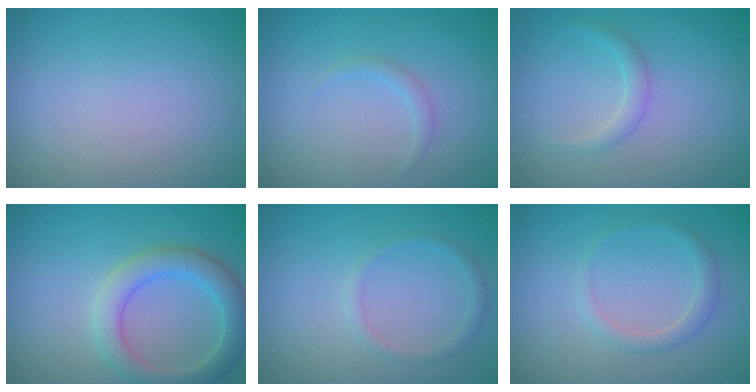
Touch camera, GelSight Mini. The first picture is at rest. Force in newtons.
{"total": 0.8, "press": 0.8, "slide": 0.1}
{"total": 1.2, "press": 1.2, "slide": 0.1}
{"total": 4.0, "press": 3.9, "slide": 0.4}
{"total": 1.1, "press": 1.1, "slide": 0.0}
{"total": 1.5, "press": 1.5, "slide": 0.1}